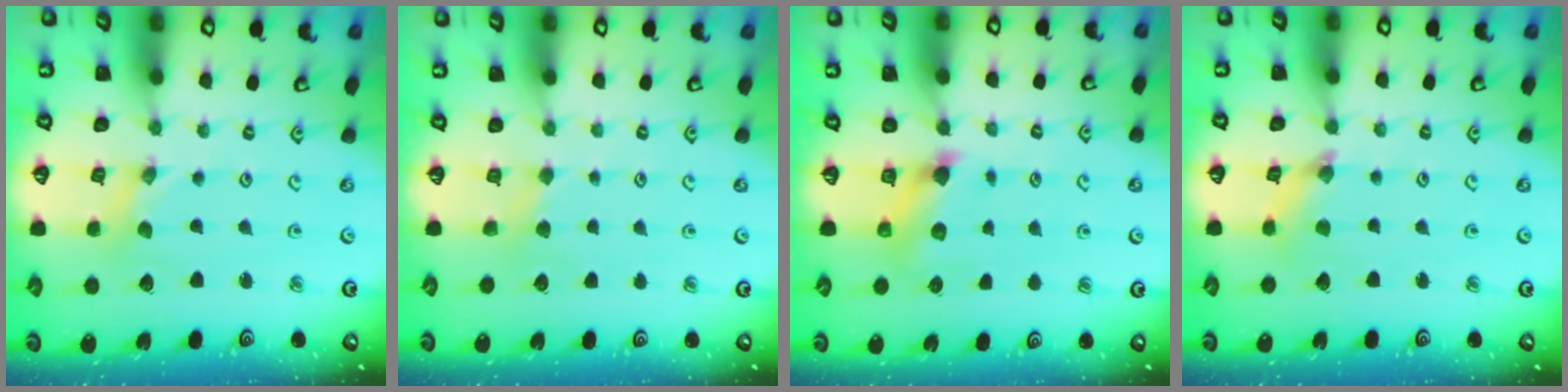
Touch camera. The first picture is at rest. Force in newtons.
{"total": 2.6, "press": 2.5, "slide": 0.4}
{"total": 7.1, "press": 7.0, "slide": 0.7}
{"total": 2.4, "press": 2.4, "slide": 0.2}